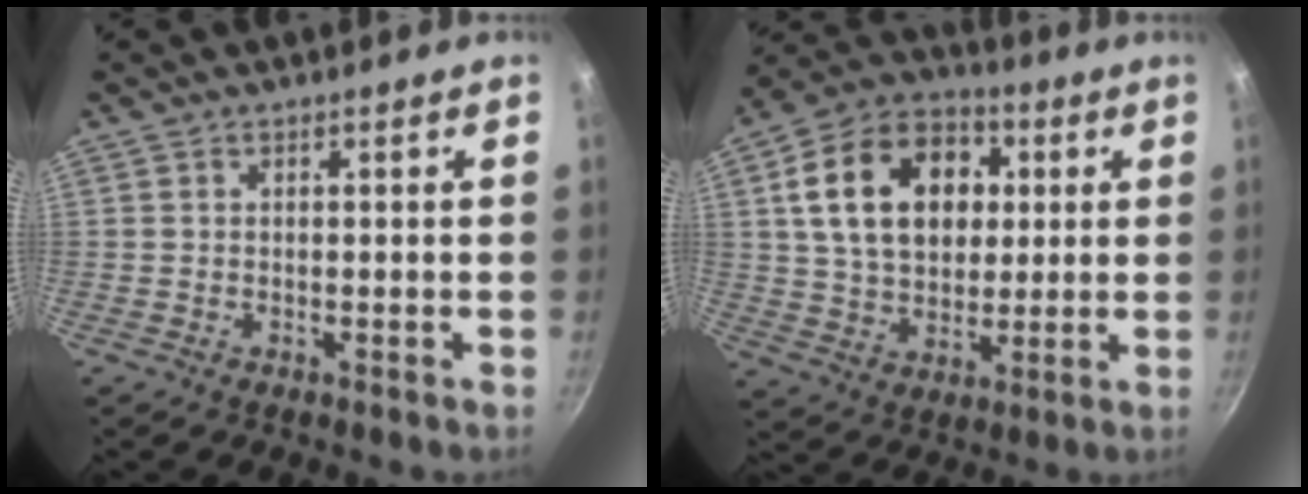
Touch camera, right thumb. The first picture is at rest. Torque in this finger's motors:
{"motor_torque": [-0.24, 2.92, 1.29, 0.80, 0.58]}